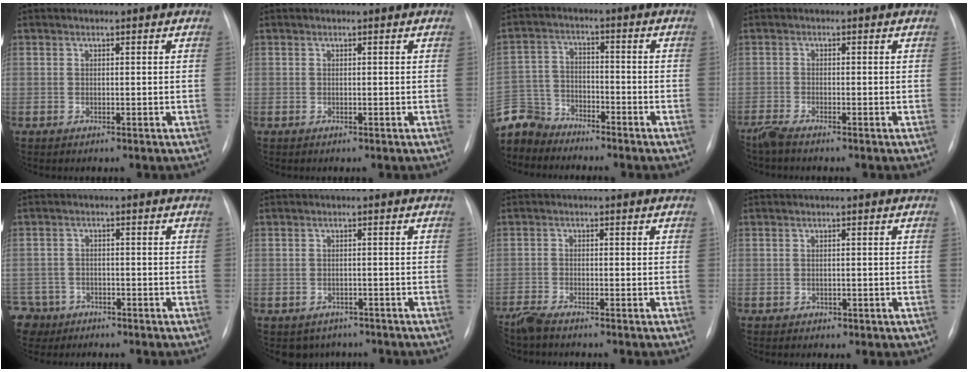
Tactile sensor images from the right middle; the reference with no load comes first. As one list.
[{"total": 0.0}, {"total": 9.5, "force": [-8.6, 4.0, 0.5], "torque": [-0.024, 0.009, -0.169]}, {"total": 2.3, "force": [-2.1, -0.1, 1.1], "torque": [-0.031, -0.008, -0.045]}, {"total": 6.8, "force": [-4.5, 5.1, 0.2], "torque": [-0.017, 0.003, -0.076]}, {"total": 3.9, "force": [-3.1, 2.3, 0.3], "torque": [0.002, 0.009, -0.039]}, {"total": 3.0, "force": [-2.7, -0.1, 1.2], "torque": [-0.029, -0.012, -0.056]}, {"total": 1.2, "force": [-0.5, 1.0, 0.6], "torque": [-0.008, 0.002, -0.001]}]